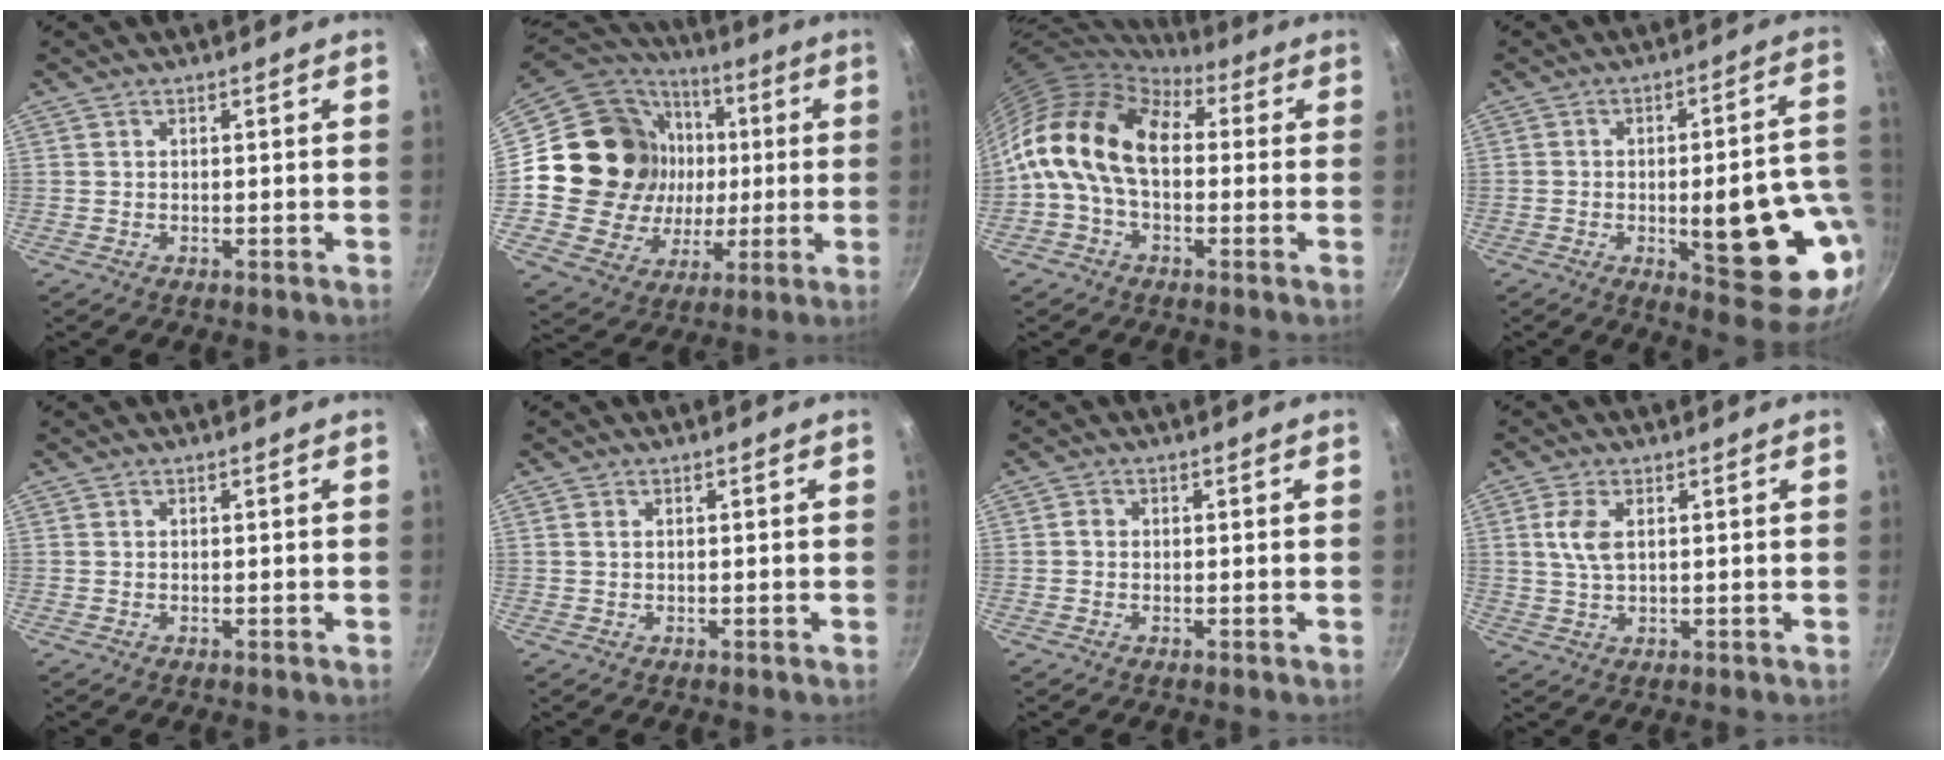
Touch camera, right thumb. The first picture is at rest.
{"total": 23.3, "force": [1.7, 20.5, 11.1], "torque": [-0.183, 0.016, 0.041]}
{"total": 16.2, "force": [1.7, 10.6, 12.1], "torque": [-0.202, 0.023, 0.008]}
{"total": 20.2, "force": [-4.3, 7.0, 18.5], "torque": [-0.204, 0.016, -0.050]}
{"total": 0.0}
{"total": 0.6, "force": [0.2, 0.4, 0.4], "torque": [-0.009, 0.000, 0.003]}
{"total": 0.8, "force": [0.0, 0.6, 0.5], "torque": [-0.011, 0.005, -0.005]}
{"total": 4.6, "force": [1.2, 2.2, 3.8], "torque": [-0.081, -0.001, 0.024]}